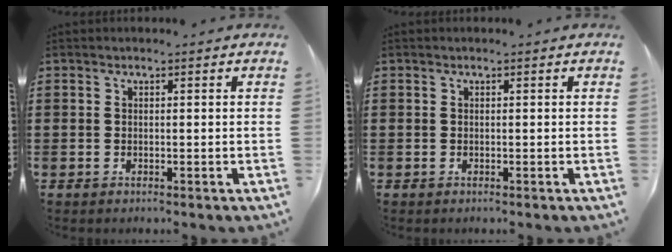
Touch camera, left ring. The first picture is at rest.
{"total": 0.0}